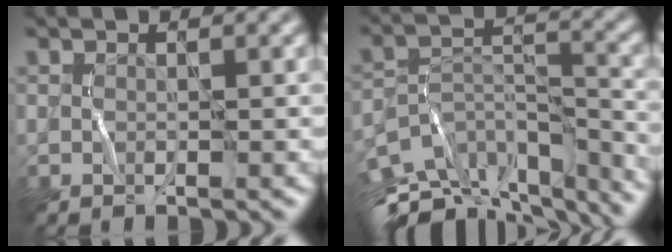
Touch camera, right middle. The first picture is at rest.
{"total": 11.8, "force": [-9.7, 3.8, 5.5], "torque": [-0.110, 0.015, -0.137]}